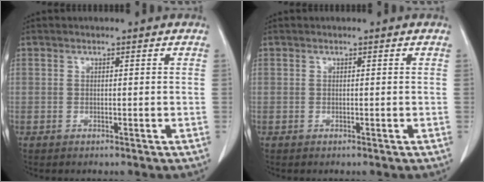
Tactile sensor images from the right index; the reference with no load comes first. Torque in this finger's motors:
{"motor_torque": [0.00, 0.00, 0.00, 0.00]}